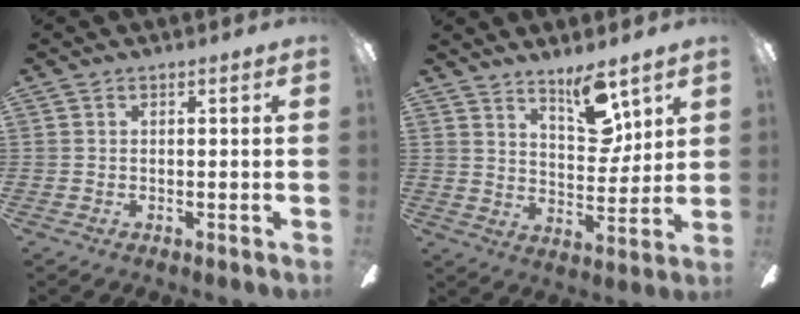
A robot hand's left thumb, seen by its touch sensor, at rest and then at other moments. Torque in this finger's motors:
{"motor_torque": [0.62, -0.29, -0.16, -0.27, 0.06]}